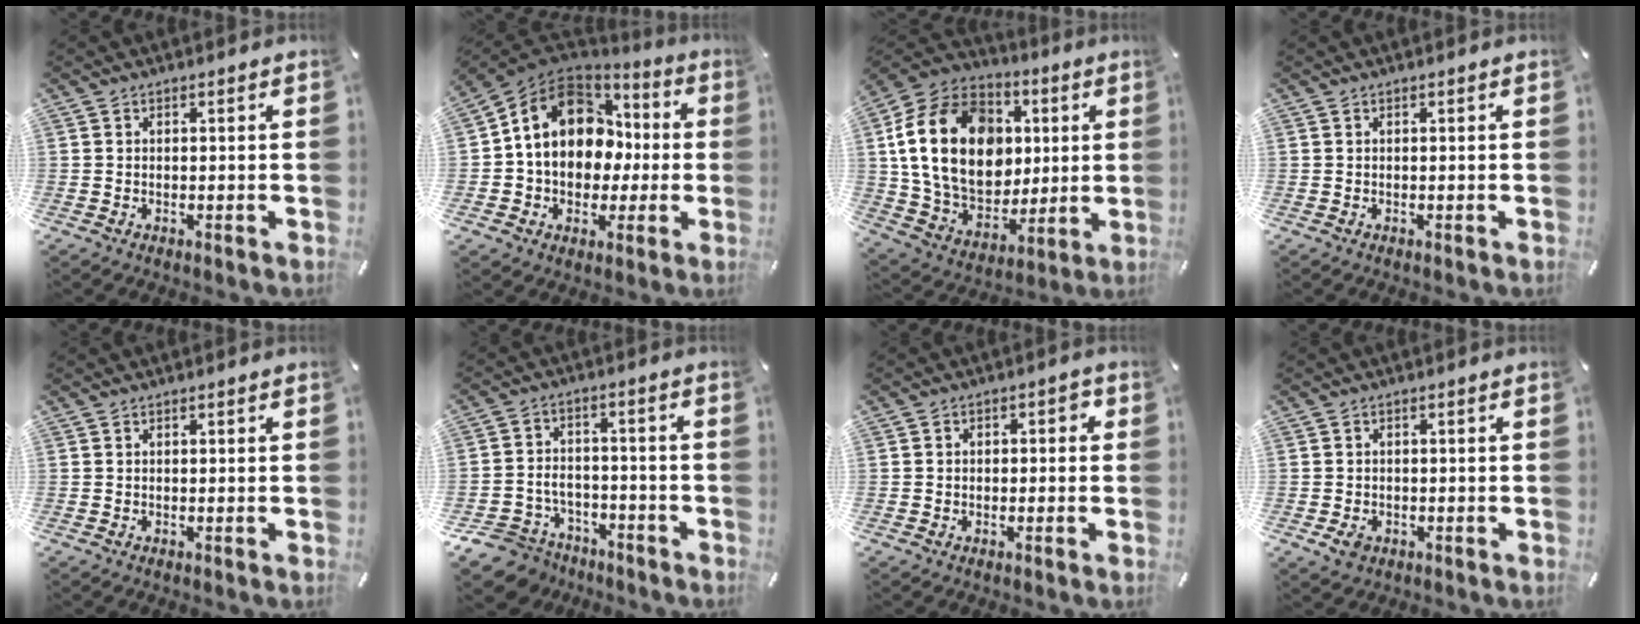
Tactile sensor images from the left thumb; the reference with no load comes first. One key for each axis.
{"total": 13.5, "fx": 2.3, "fy": 11.3, "fz": 7.0, "tx": -0.145, "ty": -0.003, "tz": 0.048}
{"total": 23.6, "fx": 4.3, "fy": 17.9, "fz": 14.8, "tx": -0.292, "ty": -0.001, "tz": 0.081}
{"total": 0.0}
{"total": 0.0}
{"total": 7.9, "fx": -5.6, "fy": 5.4, "fz": 1.4, "tx": -0.038, "ty": 0.029, "tz": -0.106}
{"total": 2.2, "fx": -1.2, "fy": 1.5, "fz": 1.0, "tx": -0.019, "ty": 0.012, "tz": -0.026}
{"total": 2.7, "fx": -1.2, "fy": 2.0, "fz": 1.2, "tx": -0.028, "ty": 0.001, "tz": -0.023}